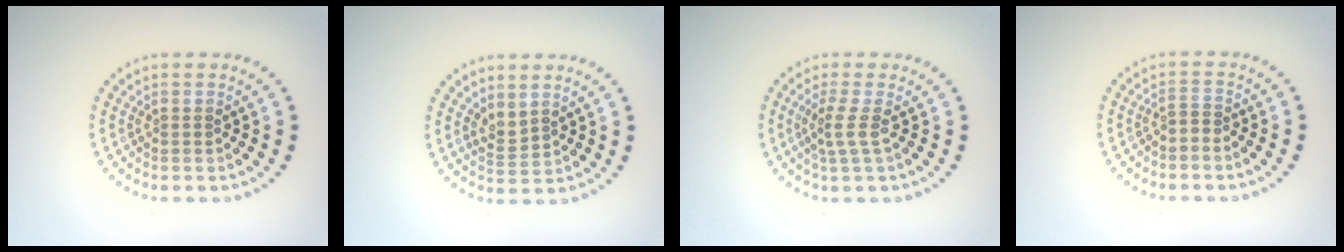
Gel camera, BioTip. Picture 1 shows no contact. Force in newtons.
{"total": 1.7, "press": 1.2, "slide": 1.1}
{"total": 1.9, "press": 1.3, "slide": 1.3}
{"total": 0.8, "press": 0.6, "slide": 0.5}